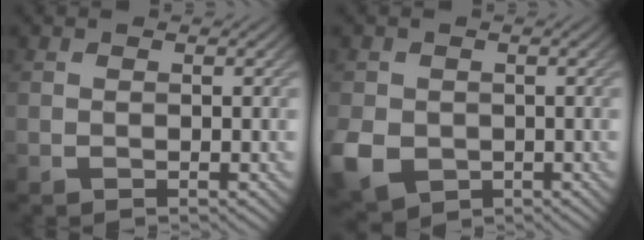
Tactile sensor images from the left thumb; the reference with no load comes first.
{"total": 5.9, "force": [-1.3, 4.9, 2.9], "torque": [-0.087, -0.022, -0.031]}